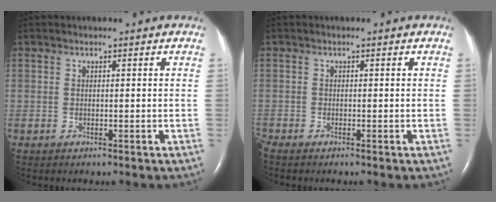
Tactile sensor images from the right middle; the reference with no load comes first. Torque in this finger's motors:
{"motor_torque": [0.03, -0.07, 0.08, 0.03]}